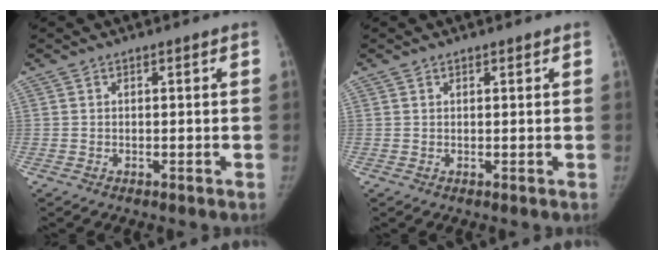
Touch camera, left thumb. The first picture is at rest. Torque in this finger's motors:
{"motor_torque": [-0.53, -0.40, -0.63, 0.37, -0.04]}